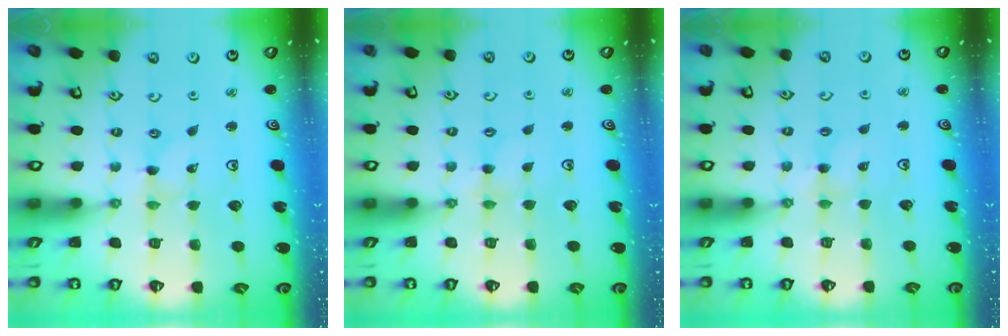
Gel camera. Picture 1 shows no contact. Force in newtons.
{"total": 1.6, "press": 1.6, "slide": 0.4}
{"total": 2.3, "press": 2.3, "slide": 0.4}